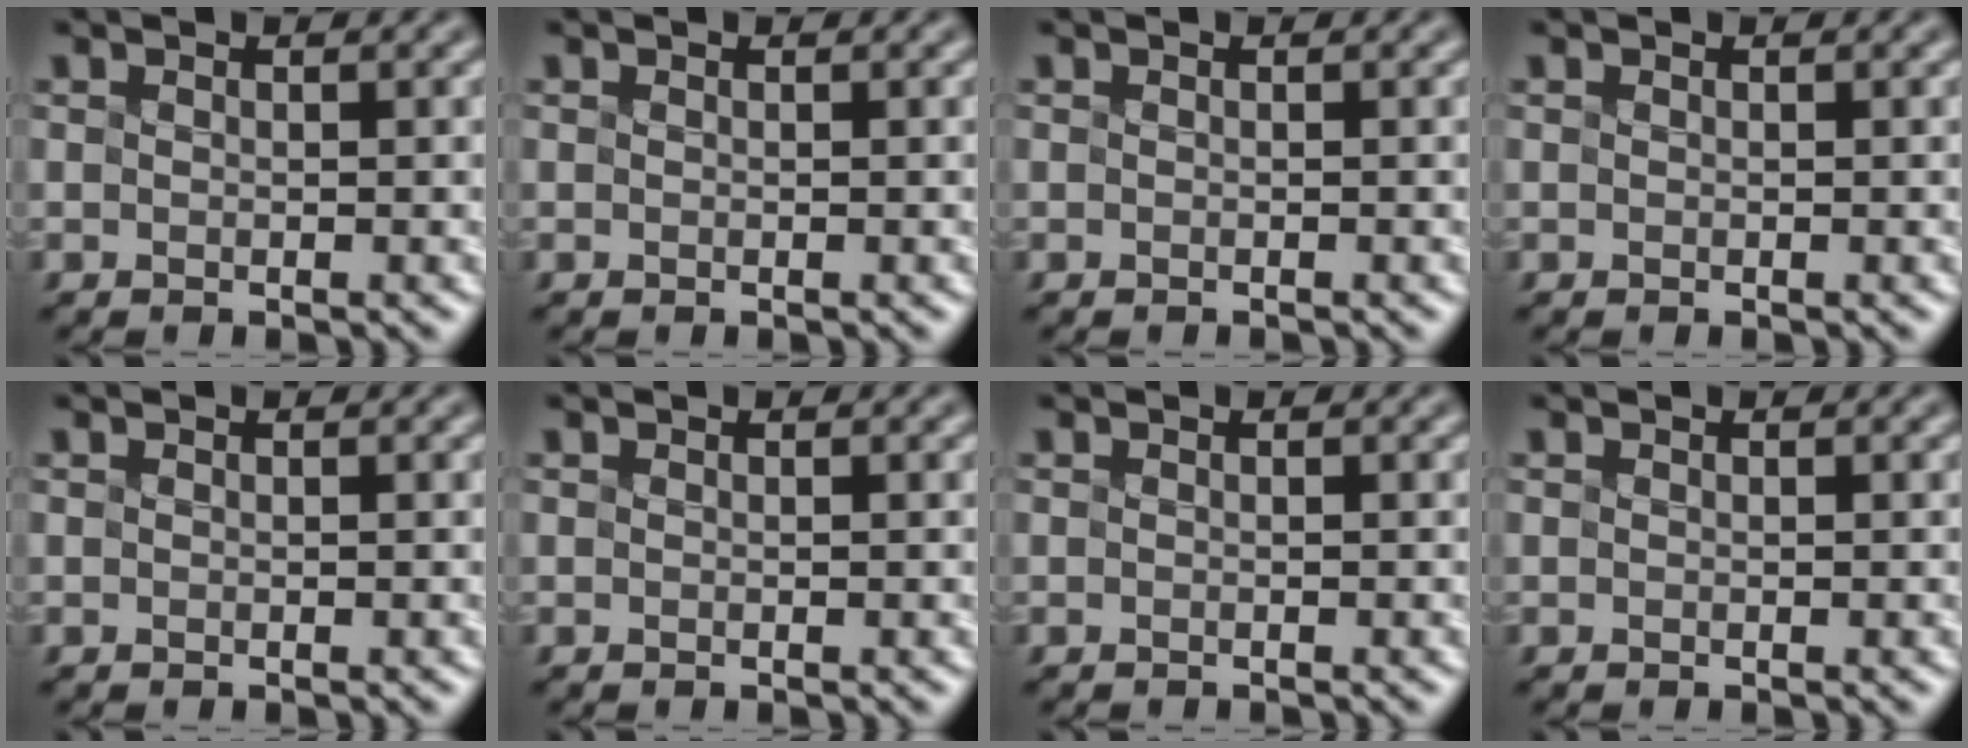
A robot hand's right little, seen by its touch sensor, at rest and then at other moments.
{"total": 0.0}
{"total": 0.5, "force": [-0.5, 0.0, 0.1], "torque": [0.001, 0.001, -0.008]}
{"total": 0.0}
{"total": 0.0}
{"total": 0.0}
{"total": 0.5, "force": [-0.5, 0.0, 0.0], "torque": [0.003, -0.002, -0.009]}
{"total": 0.0}